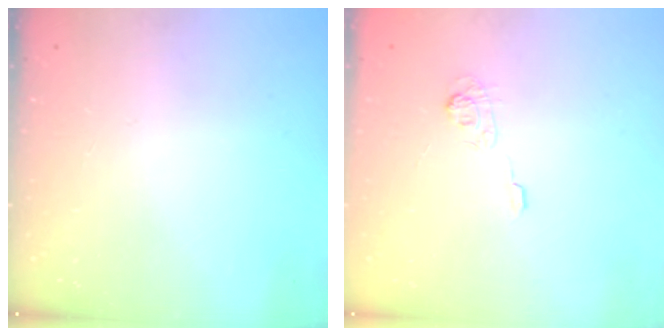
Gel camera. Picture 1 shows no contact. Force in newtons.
{"total": 3.3, "press": 2.9, "slide": 1.6}